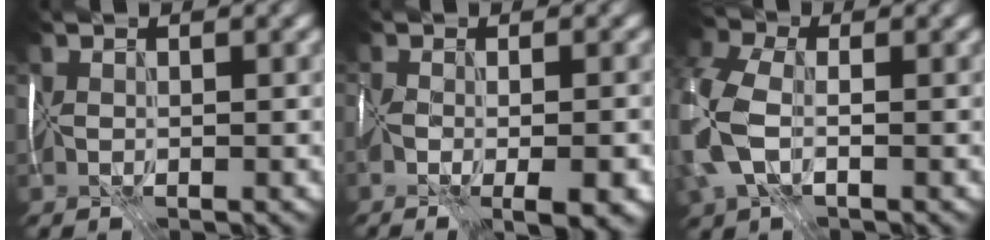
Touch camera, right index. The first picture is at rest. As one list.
[{"total": 6.3, "force": [-2.6, 2.3, 5.2], "torque": [-0.073, -0.011, -0.026]}, {"total": 9.0, "force": [-1.2, 5.9, 6.6], "torque": [-0.190, -0.001, -0.032]}]